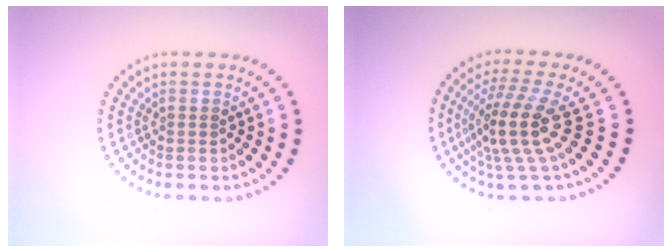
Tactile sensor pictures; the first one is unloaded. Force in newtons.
{"total": 4.8, "press": 3.5, "slide": 3.2}